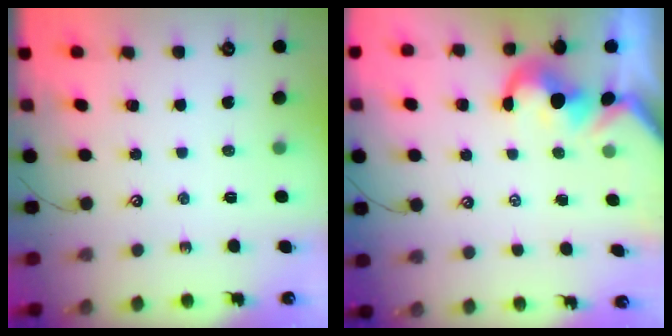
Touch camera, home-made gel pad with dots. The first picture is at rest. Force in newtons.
{"total": 2.0, "press": 1.8, "slide": 0.9}